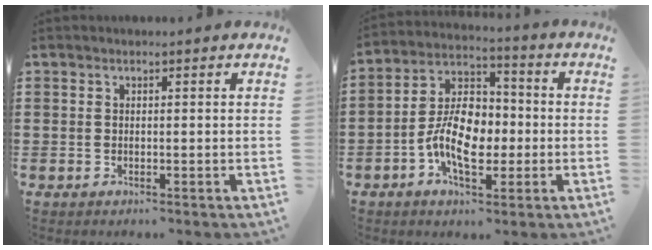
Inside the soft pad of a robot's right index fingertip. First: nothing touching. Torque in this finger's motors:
{"motor_torque": [2.14, 0.00, 1.05, 0.21]}